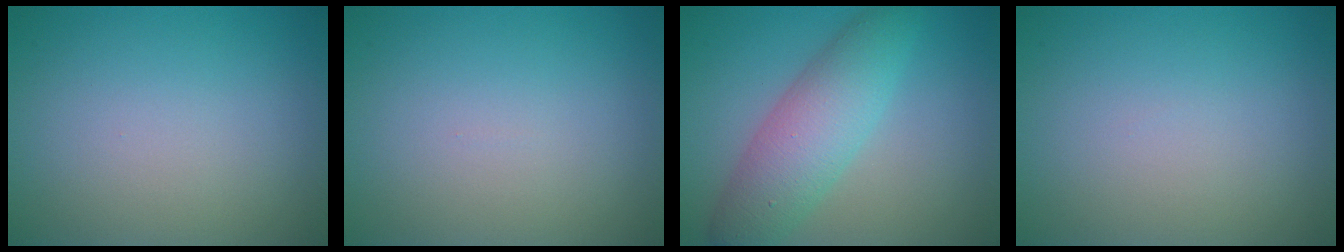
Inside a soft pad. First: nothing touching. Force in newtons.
{"total": 0.0}
{"total": 5.8, "press": 5.8, "slide": 0.2}
{"total": 0.0}